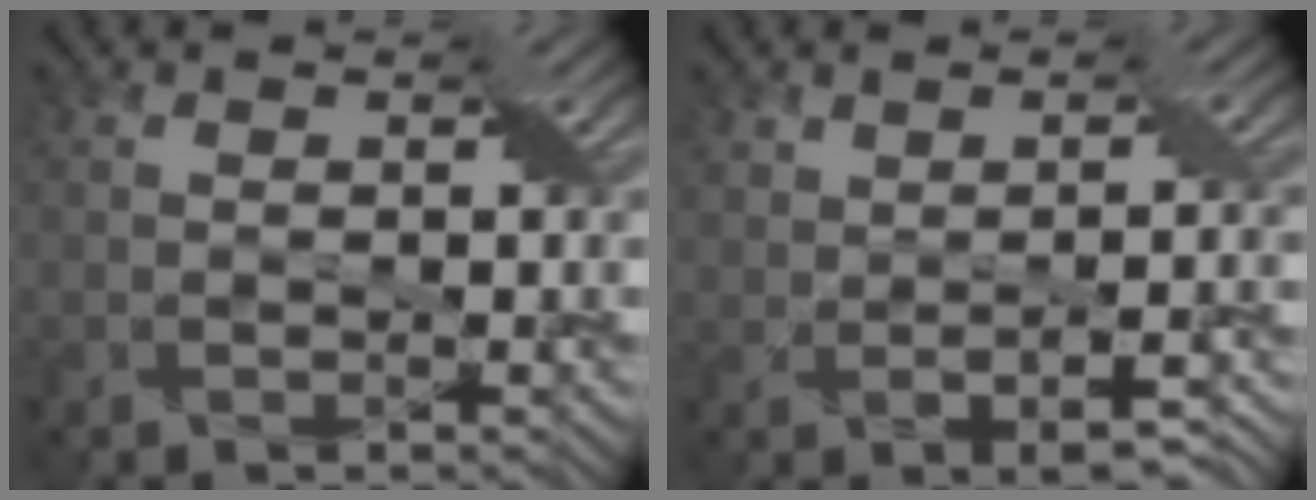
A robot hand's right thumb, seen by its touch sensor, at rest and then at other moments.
{"total": 5.7, "force": [-0.3, 2.8, 5.0], "torque": [-0.088, -0.003, 0.007]}